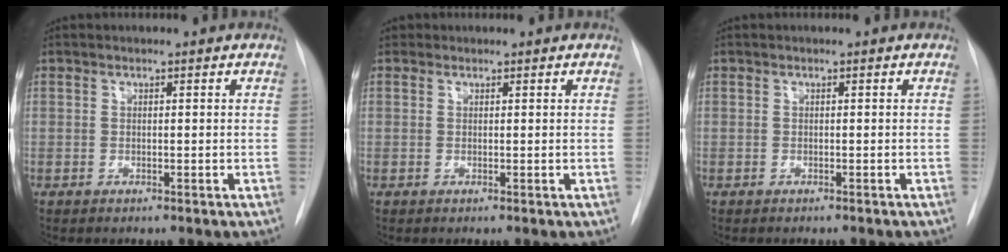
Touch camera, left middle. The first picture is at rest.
{"total": 0.6, "force": [0.4, 0.5, 0.0], "torque": [0.003, 0.006, 0.005]}
{"total": 1.4, "force": [-1.3, 0.1, 0.5], "torque": [-0.008, 0.000, -0.016]}